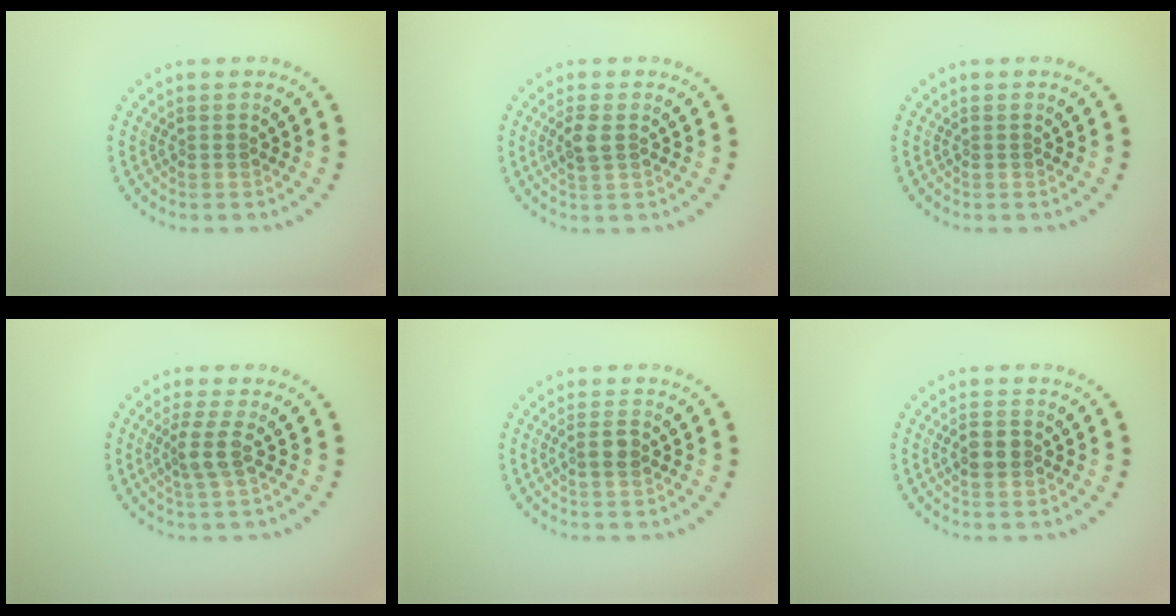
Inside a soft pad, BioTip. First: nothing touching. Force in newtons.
{"total": 1.9, "press": 1.8, "slide": 0.6}
{"total": 0.0}
{"total": 2.5, "press": 2.0, "slide": 1.4}
{"total": 1.7, "press": 1.5, "slide": 0.7}
{"total": 2.1, "press": 2.1, "slide": 0.3}